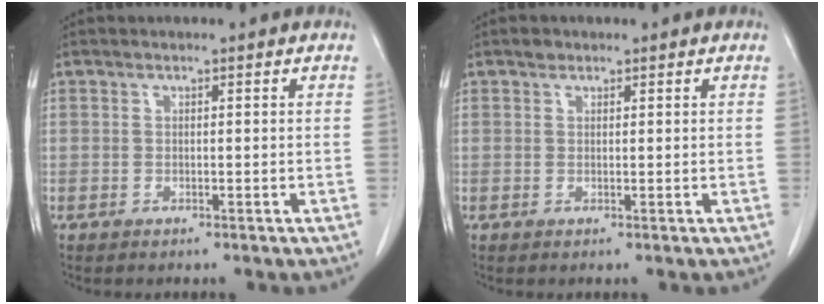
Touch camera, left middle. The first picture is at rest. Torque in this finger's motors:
{"motor_torque": [0.05, -0.04, -0.01, 0.00]}